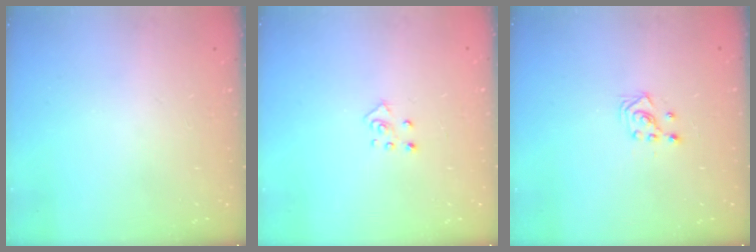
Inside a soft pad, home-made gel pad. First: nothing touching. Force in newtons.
{"total": 3.9, "press": 3.8, "slide": 0.3}
{"total": 2.9, "press": 2.7, "slide": 1.0}